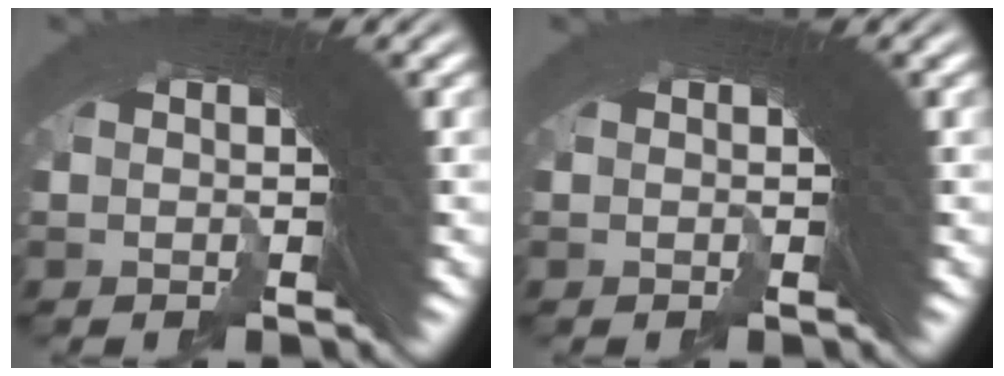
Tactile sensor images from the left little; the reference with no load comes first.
{"total": 0.0}